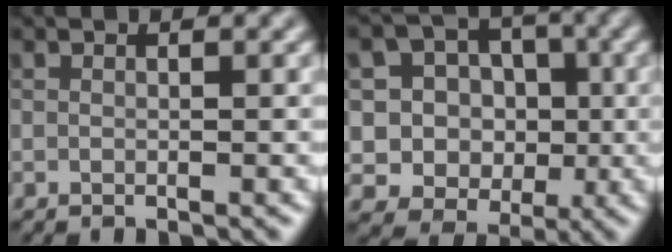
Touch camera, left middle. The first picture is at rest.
{"total": 7.5, "force": [0.5, 7.0, 2.8], "torque": [-0.043, 0.027, -0.024]}